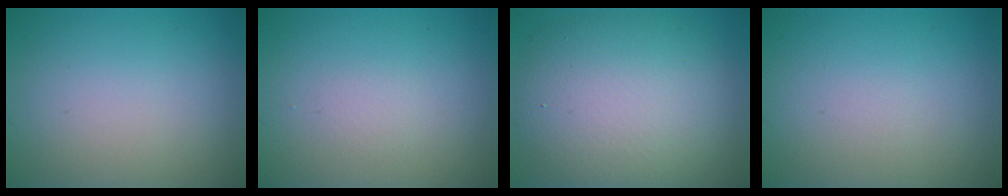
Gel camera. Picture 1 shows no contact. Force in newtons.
{"total": 0.7, "press": 0.7, "slide": 0.0}
{"total": 10.3, "press": 10.2, "slide": 0.7}
{"total": 0.0}